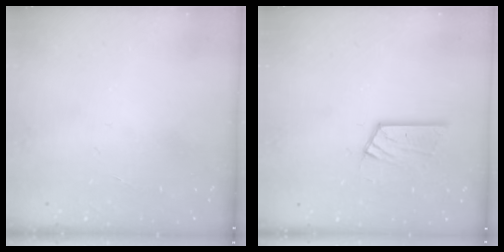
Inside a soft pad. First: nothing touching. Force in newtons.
{"total": 11.9, "press": 11.9, "slide": 1.2}